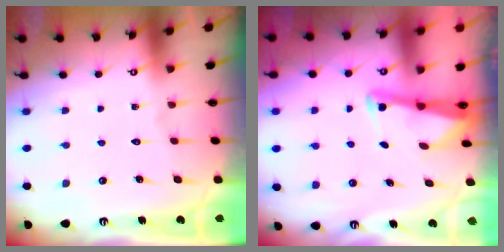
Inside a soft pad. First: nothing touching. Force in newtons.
{"total": 2.9, "press": 2.9, "slide": 0.1}